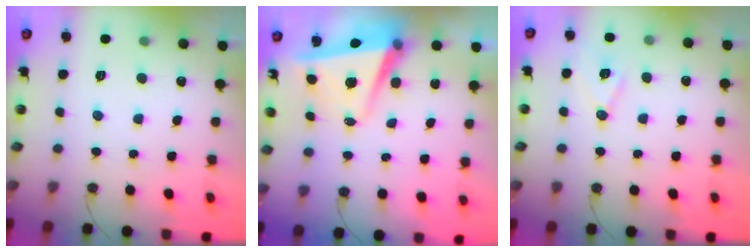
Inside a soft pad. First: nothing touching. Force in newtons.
{"total": 6.6, "press": 6.5, "slide": 1.4}
{"total": 8.5, "press": 7.8, "slide": 3.5}